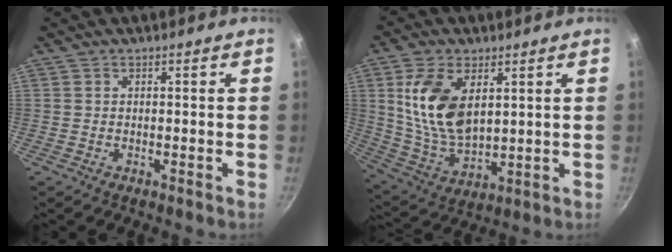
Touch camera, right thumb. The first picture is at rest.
{"total": 14.7, "force": [4.1, 8.3, 11.4], "torque": [-0.205, -0.028, 0.093]}